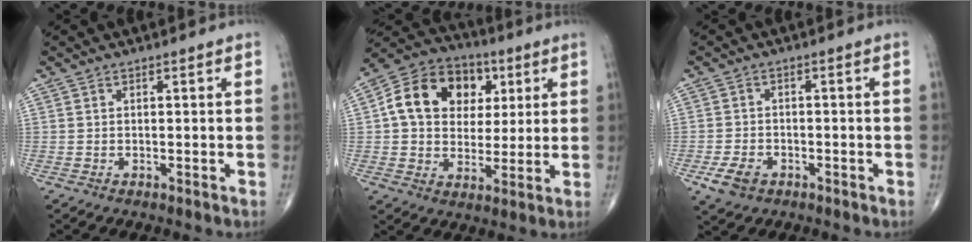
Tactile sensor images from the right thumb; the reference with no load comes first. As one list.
[{"total": 16.3, "force": [3.9, 12.6, 9.5], "torque": [-0.132, 0.009, 0.058]}, {"total": 4.6, "force": [-2.2, 3.2, 2.5], "torque": [-0.045, 0.006, -0.036]}]